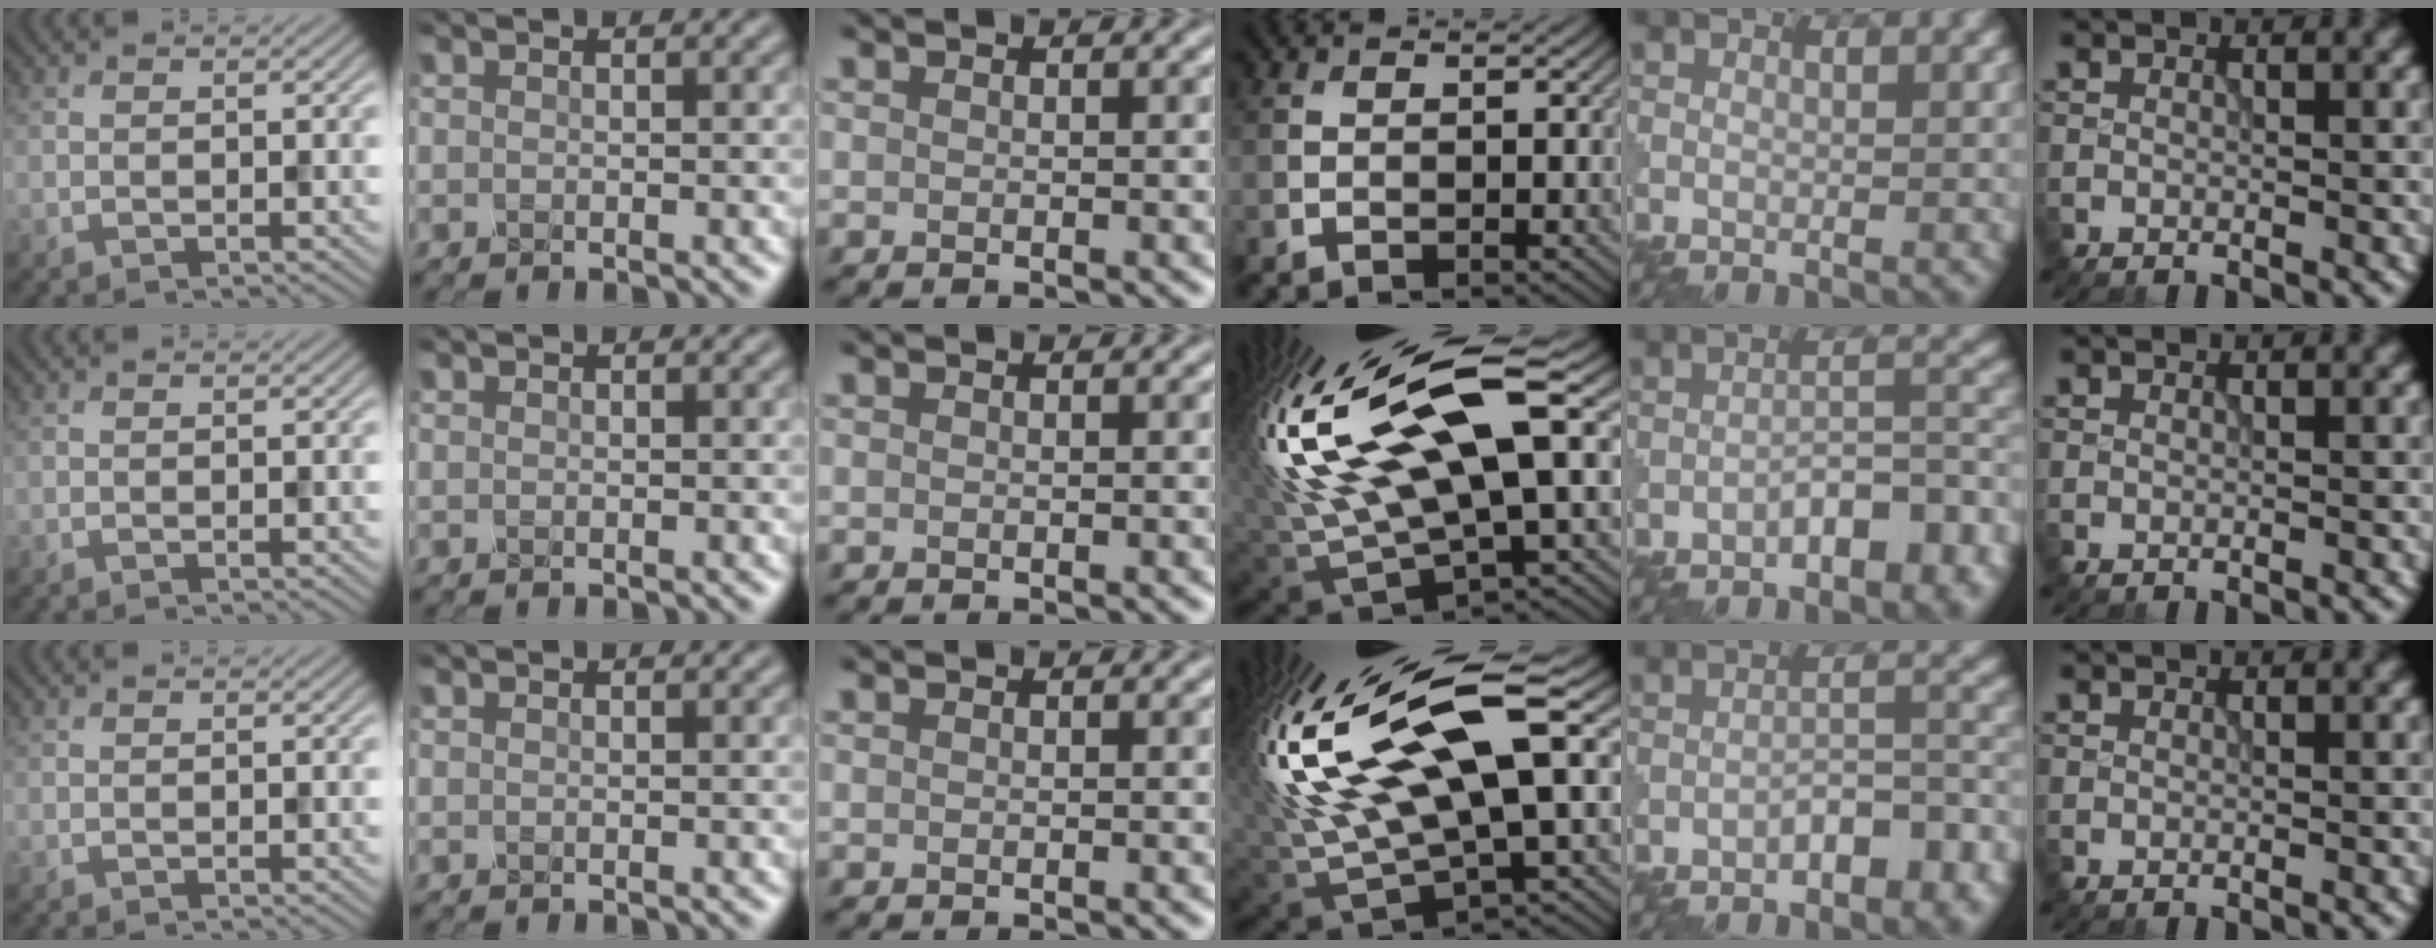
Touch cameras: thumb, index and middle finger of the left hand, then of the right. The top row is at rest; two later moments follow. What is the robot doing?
{"motion": "shake", "object": "salt shaker"}